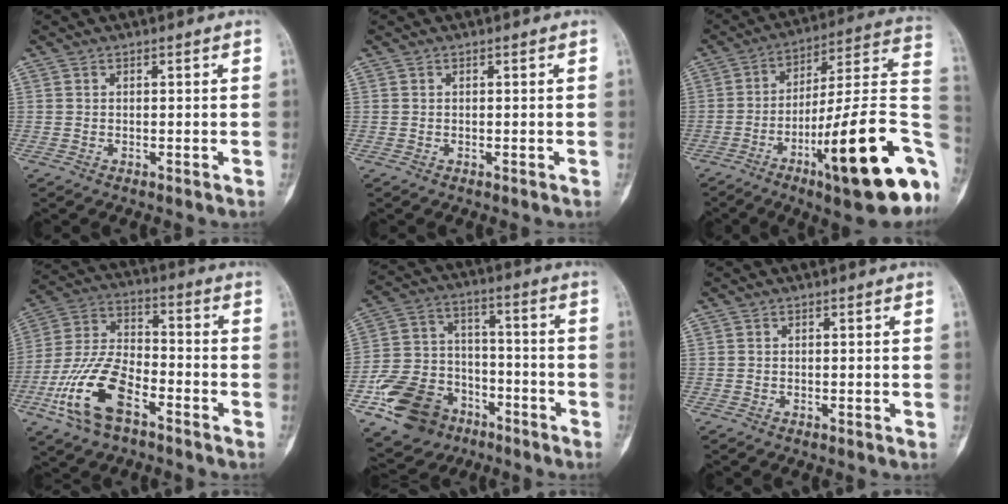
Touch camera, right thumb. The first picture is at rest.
{"total": 0.0}
{"total": 25.8, "force": [-9.5, 5.3, 23.4], "torque": [-0.285, 0.041, -0.139]}
{"total": 15.7, "force": [-7.4, 7.6, 11.5], "torque": [-0.232, 0.040, -0.146]}
{"total": 17.4, "force": [-9.0, 12.8, 7.7], "torque": [-0.124, 0.070, -0.151]}
{"total": 0.0}